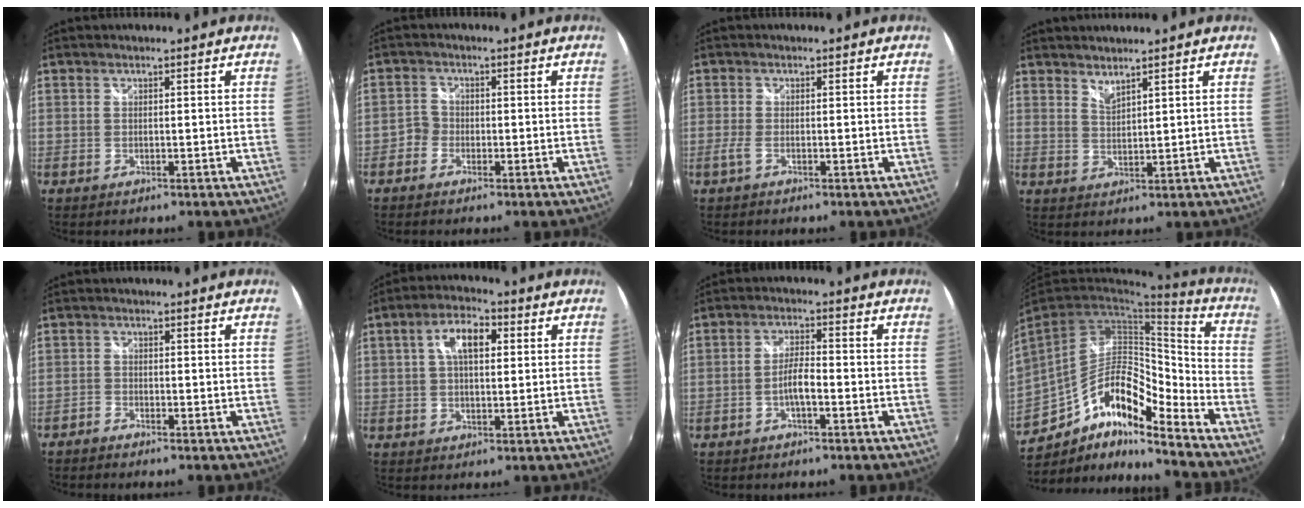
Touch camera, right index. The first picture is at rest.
{"total": 2.4, "force": [-1.5, 1.9, 0.2], "torque": [-0.004, 0.006, -0.031]}
{"total": 1.6, "force": [-0.9, 0.4, 1.3], "torque": [-0.029, -0.003, -0.020]}
{"total": 2.4, "force": [2.2, 0.1, 0.8], "torque": [-0.014, -0.001, 0.038]}
{"total": 1.6, "force": [-1.5, 0.4, 0.2], "torque": [-0.016, -0.002, -0.035]}
{"total": 7.5, "force": [1.8, 3.8, 6.1], "torque": [-0.109, 0.020, 0.029]}
{"total": 3.5, "force": [-1.5, 0.6, 3.1], "torque": [-0.064, 0.011, -0.029]}
{"total": 15.7, "force": [-9.2, 6.6, 10.9], "torque": [-0.205, 0.009, -0.170]}